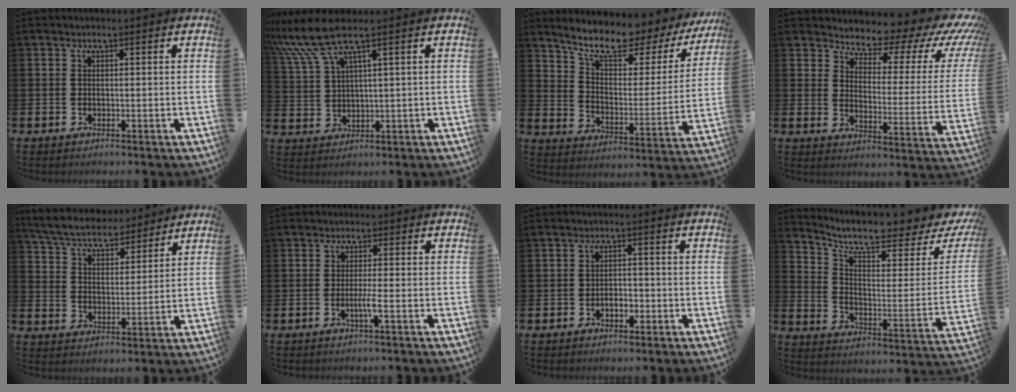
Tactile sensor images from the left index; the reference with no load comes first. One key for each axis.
{"total": 7.1, "fx": 5.0, "fy": 0.9, "fz": 5.0, "tx": -0.124, "ty": -0.009, "tz": 0.086}
{"total": 9.8, "fx": 8.5, "fy": 2.3, "fz": 4.2, "tx": -0.115, "ty": -0.061, "tz": 0.143}
{"total": 6.8, "fx": 6.2, "fy": 2.4, "fz": 1.4, "tx": -0.033, "ty": -0.065, "tz": 0.096}
{"total": 6.1, "fx": 5.8, "fy": 1.4, "fz": 1.0, "tx": -0.051, "ty": -0.041, "tz": 0.101}
{"total": 2.0, "fx": -0.7, "fy": -0.3, "fz": 1.8, "tx": -0.037, "ty": -0.003, "tz": -0.014}
{"total": 2.1, "fx": -0.9, "fy": 1.2, "fz": 1.6, "tx": -0.018, "ty": -0.001, "tz": -0.020}
{"total": 9.3, "fx": 8.2, "fy": 1.7, "fz": 4.2, "tx": -0.089, "ty": -0.073, "tz": 0.132}